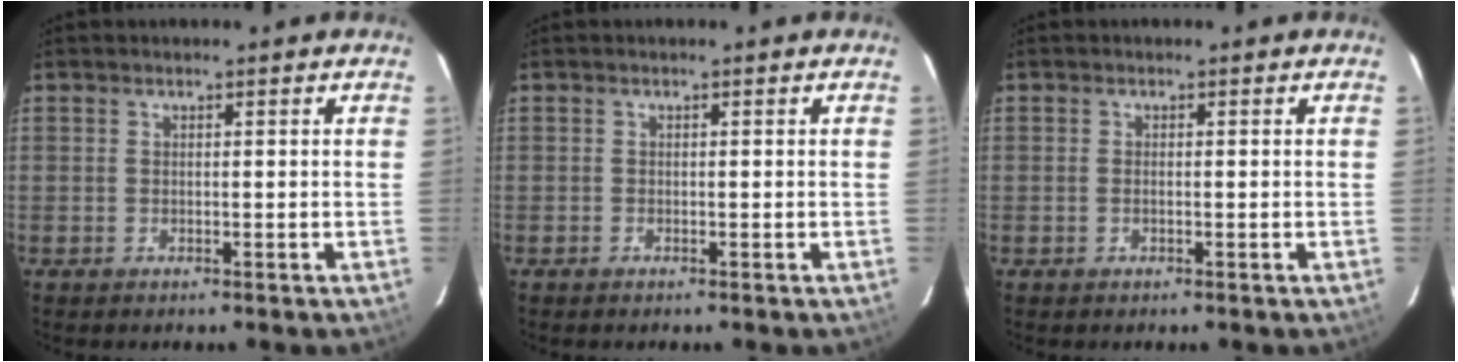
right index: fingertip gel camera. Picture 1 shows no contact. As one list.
[{"total": 0.0}, {"total": 0.7, "force": [-0.2, 0.3, 0.6], "torque": [-0.013, 0.000, -0.005]}]